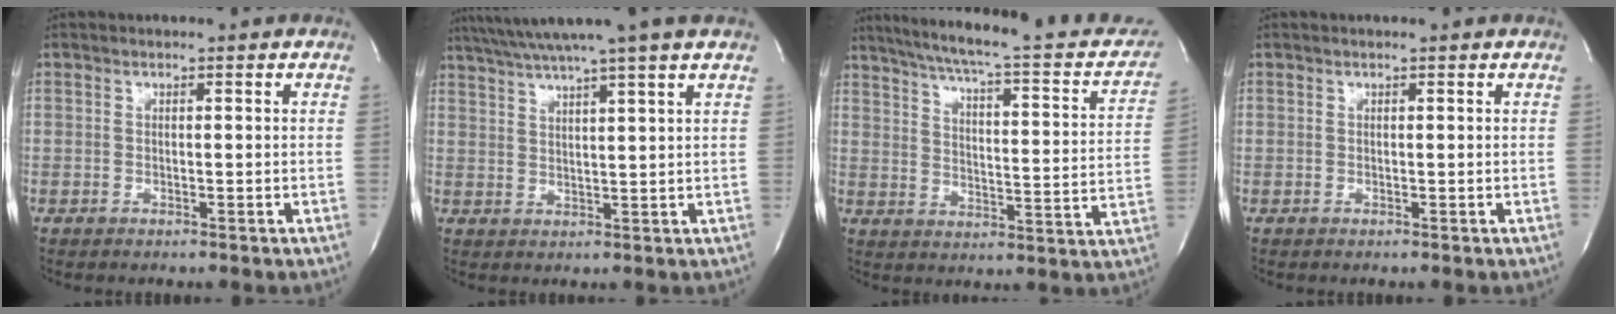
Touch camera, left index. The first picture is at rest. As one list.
[{"total": 12.1, "force": [10.1, -1.9, 6.4], "torque": [-0.115, 0.013, 0.145]}, {"total": 25.3, "force": [21.0, 4.2, 13.5], "torque": [-0.196, -0.009, 0.261]}, {"total": 0.6, "force": [0.5, 0.0, 0.2], "torque": [-0.002, 0.003, 0.007]}]